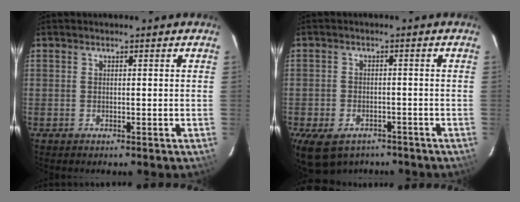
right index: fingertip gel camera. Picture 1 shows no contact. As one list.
[{"total": 10.7, "force": [-6.8, 6.7, 4.8], "torque": [-0.113, -0.004, -0.099]}]